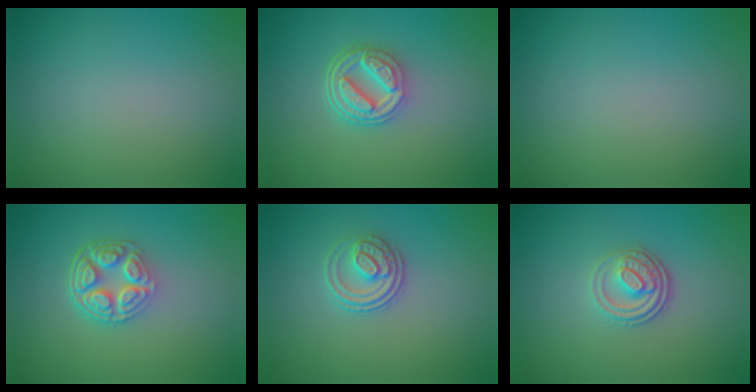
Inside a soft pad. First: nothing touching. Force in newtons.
{"total": 4.9, "press": 3.6, "slide": 3.3}
{"total": 0.0}
{"total": 5.2, "press": 3.8, "slide": 3.6}
{"total": 2.8, "press": 2.6, "slide": 1.2}
{"total": 3.6, "press": 2.7, "slide": 2.3}